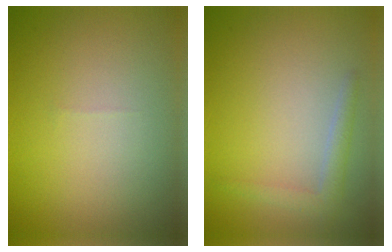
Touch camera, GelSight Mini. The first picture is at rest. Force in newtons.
{"total": 1.8, "press": 1.8, "slide": 0.2}